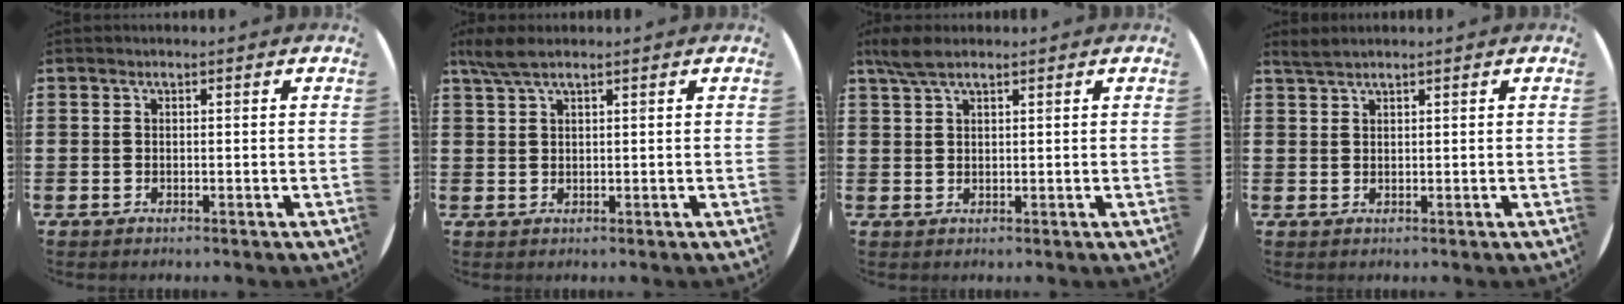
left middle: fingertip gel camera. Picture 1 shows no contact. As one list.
[{"total": 3.2, "force": [2.3, 0.7, 2.0], "torque": [-0.044, 0.004, 0.042]}, {"total": 3.3, "force": [2.5, 1.0, 2.0], "torque": [-0.045, 0.005, 0.045]}, {"total": 1.5, "force": [1.4, 0.0, 0.5], "torque": [-0.011, 0.001, 0.026]}]